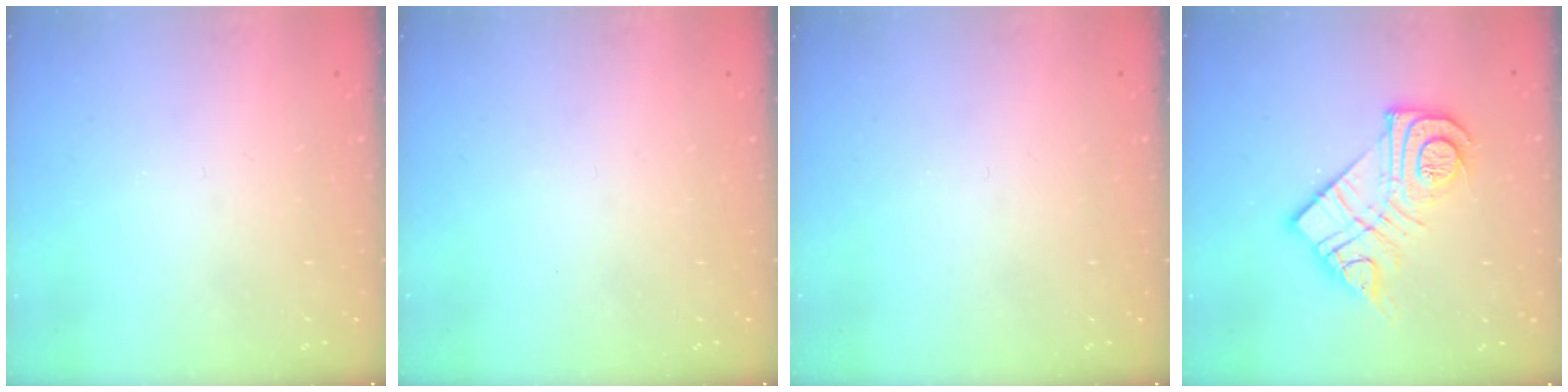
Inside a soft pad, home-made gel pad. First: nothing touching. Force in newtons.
{"total": 0.0}
{"total": 0.0}
{"total": 15.8, "press": 15.7, "slide": 1.0}